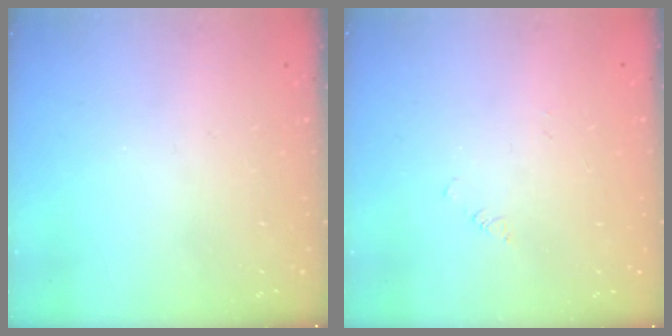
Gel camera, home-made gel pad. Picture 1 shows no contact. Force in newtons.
{"total": 1.4, "press": 1.3, "slide": 0.3}